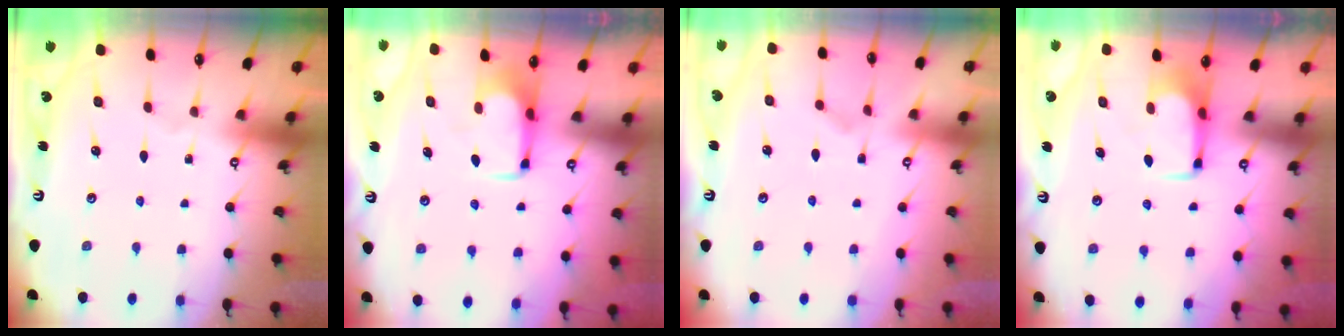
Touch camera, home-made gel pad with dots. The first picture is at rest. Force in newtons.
{"total": 2.0, "press": 1.9, "slide": 0.4}
{"total": 1.7, "press": 1.2, "slide": 1.1}
{"total": 1.6, "press": 1.5, "slide": 0.5}